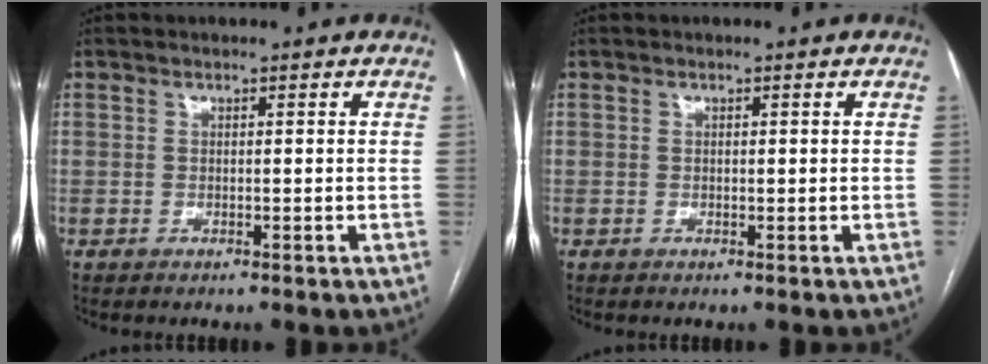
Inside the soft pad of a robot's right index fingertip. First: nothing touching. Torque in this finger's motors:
{"motor_torque": [-0.06, -0.11, -0.09, -0.01]}